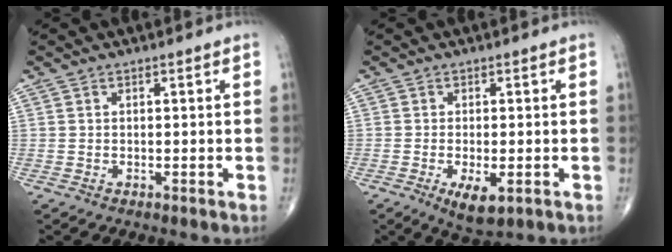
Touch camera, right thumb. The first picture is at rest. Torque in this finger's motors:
{"motor_torque": [-0.05, 0.28, 0.32, 0.23, 0.07]}